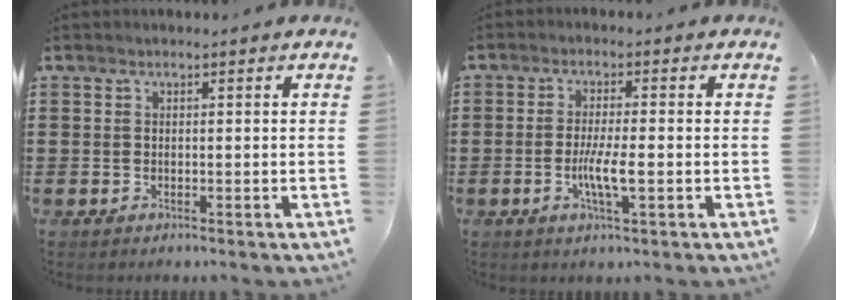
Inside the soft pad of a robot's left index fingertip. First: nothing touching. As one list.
[{"total": 5.0, "force": [-1.0, 0.7, 4.8], "torque": [-0.089, -0.003, -0.020]}]